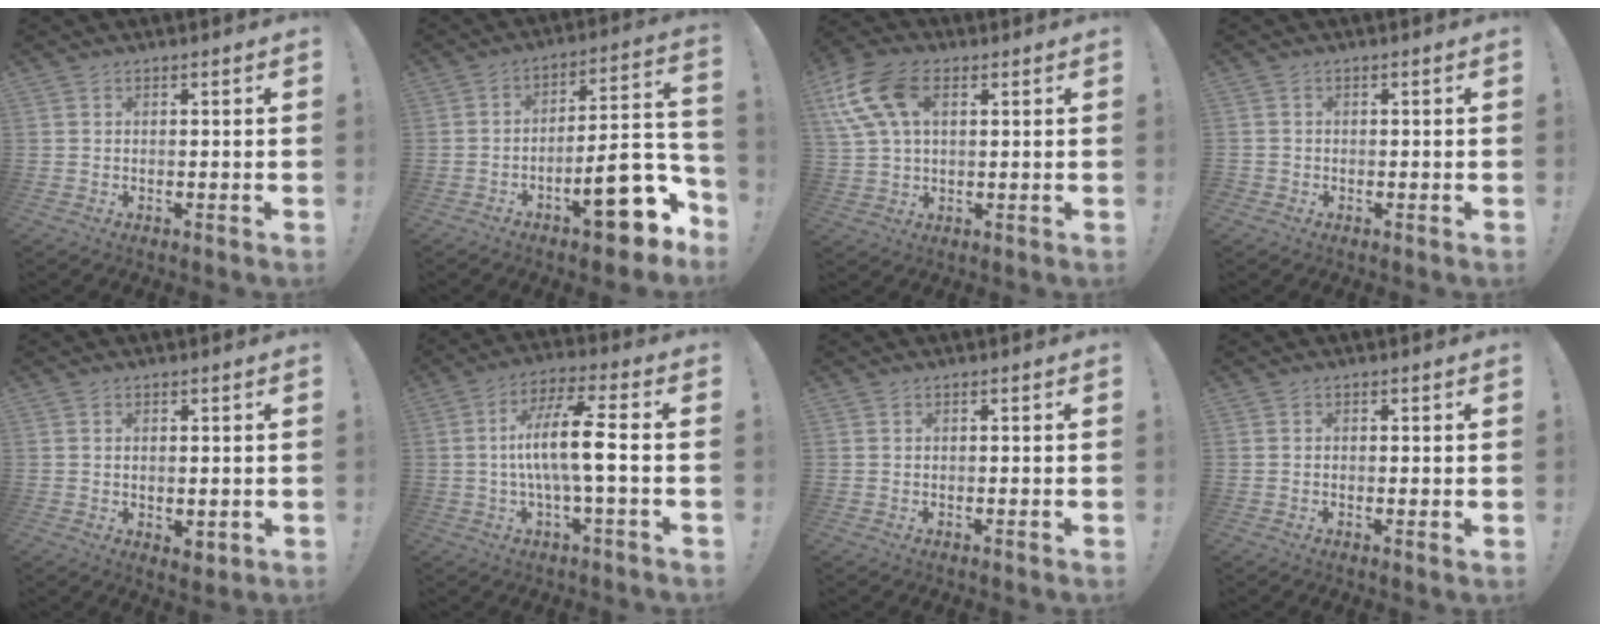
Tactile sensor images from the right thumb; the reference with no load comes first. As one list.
[{"total": 18.6, "force": [-9.4, 6.4, 14.8], "torque": [-0.165, 0.058, -0.141]}, {"total": 14.3, "force": [5.0, 8.6, 10.2], "torque": [-0.211, -0.003, 0.098]}, {"total": 1.2, "force": [-0.7, 0.9, 0.2], "torque": [-0.006, 0.005, -0.012]}, {"total": 2.4, "force": [0.2, 1.6, 1.7], "torque": [-0.014, -0.003, 0.004]}, {"total": 14.0, "force": [-0.6, 2.4, 13.8], "torque": [-0.252, 0.008, -0.019]}, {"total": 0.0}, {"total": 0.6, "force": [0.3, 0.4, 0.4], "torque": [-0.002, -0.001, 0.003]}]